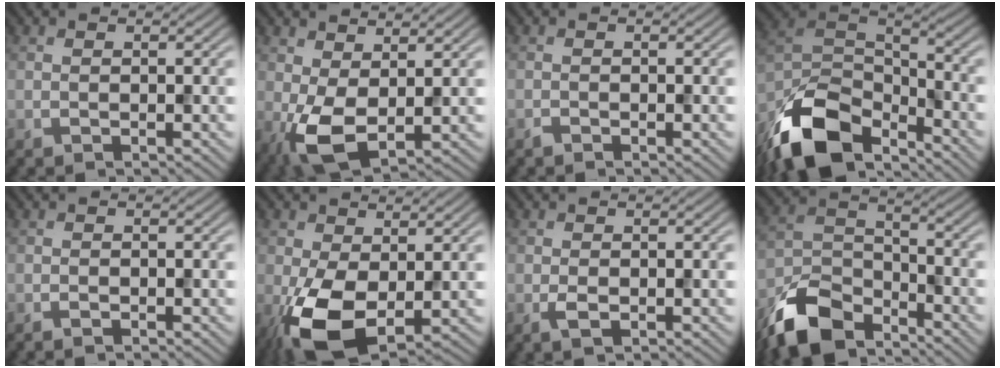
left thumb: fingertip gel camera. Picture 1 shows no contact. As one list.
[{"total": 6.4, "force": [0.4, 3.3, 5.4], "torque": [-0.127, -0.004, 0.006]}, {"total": 0.5, "force": [-0.5, 0.1, 0.2], "torque": [-0.003, 0.001, -0.011]}, {"total": 14.1, "force": [-9.8, 6.4, 7.9], "torque": [-0.176, -0.014, -0.198]}, {"total": 0.6, "force": [-0.4, 0.2, 0.4], "torque": [-0.007, -0.001, -0.006]}, {"total": 8.7, "force": [-1.5, 4.9, 7.1], "torque": [-0.163, -0.012, -0.033]}, {"total": 1.6, "force": [-0.4, 0.7, 1.4], "torque": [-0.033, -0.003, -0.009]}, {"total": 10.7, "force": [-8.2, 4.5, 5.2], "torque": [-0.111, -0.008, -0.177]}]